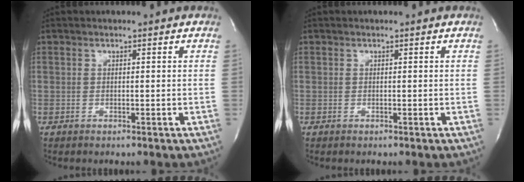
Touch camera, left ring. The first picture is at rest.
{"total": 0.0}